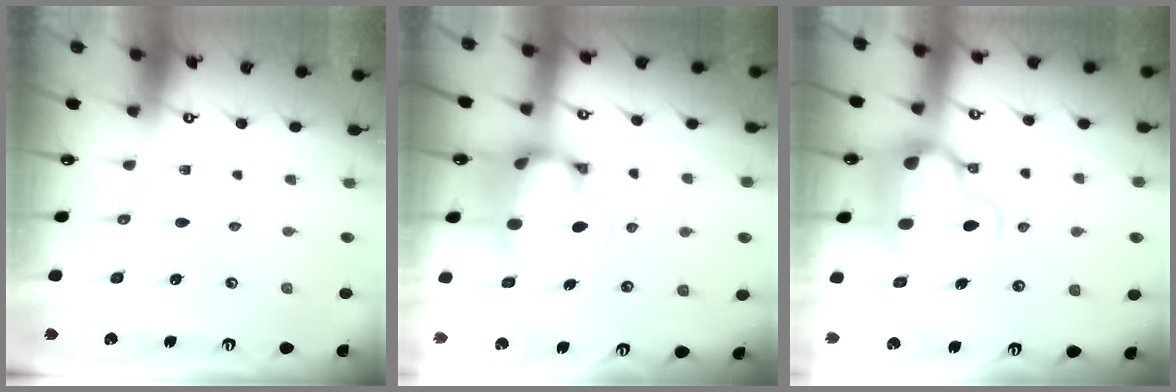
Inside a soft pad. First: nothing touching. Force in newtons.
{"total": 2.8, "press": 2.4, "slide": 1.4}
{"total": 5.4, "press": 5.2, "slide": 1.4}